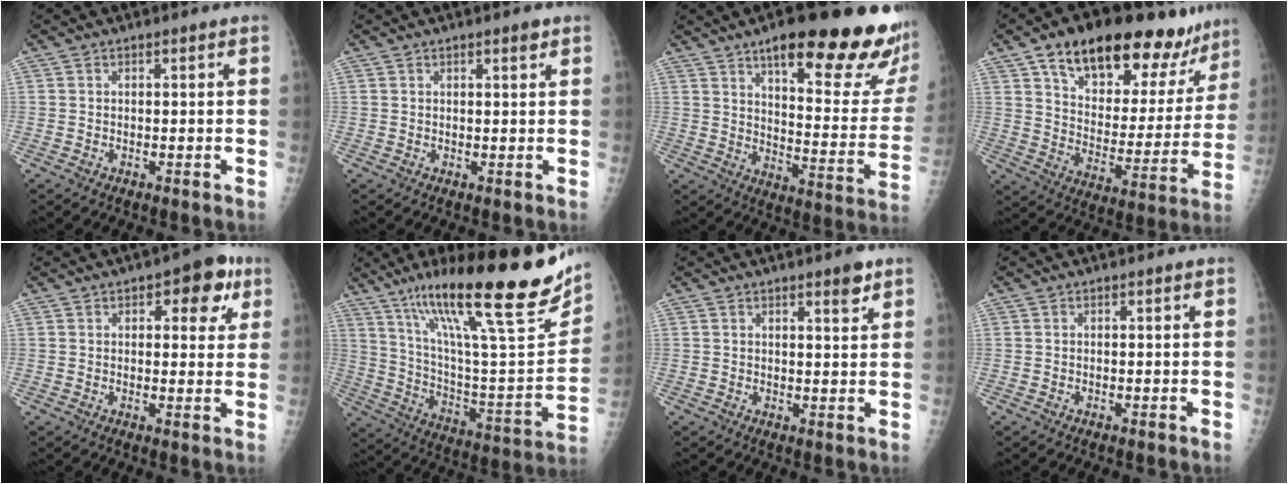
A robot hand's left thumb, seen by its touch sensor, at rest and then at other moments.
{"total": 1.5, "force": [1.0, 0.4, 1.0], "torque": [-0.012, -0.005, 0.014]}
{"total": 27.5, "force": [17.4, 6.6, 20.2], "torque": [-0.228, -0.070, 0.240]}
{"total": 24.9, "force": [16.9, 11.2, 14.5], "torque": [-0.167, -0.050, 0.260]}
{"total": 8.6, "force": [3.9, 4.3, 6.4], "torque": [-0.041, -0.006, 0.040]}
{"total": 30.8, "force": [19.3, 5.6, 23.4], "torque": [-0.352, -0.053, 0.324]}
{"total": 3.5, "force": [2.3, 0.7, 2.5], "torque": [-0.030, -0.015, 0.033]}
{"total": 0.0}